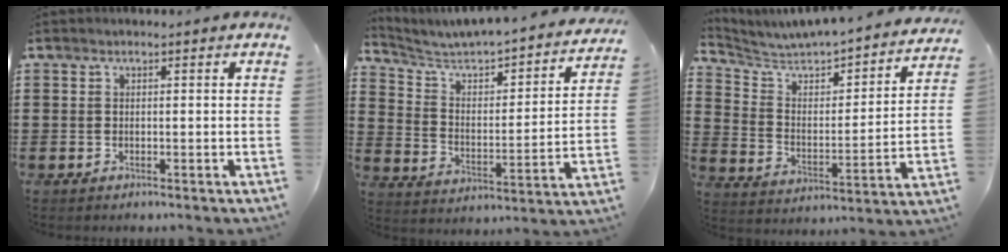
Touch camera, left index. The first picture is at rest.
{"total": 3.5, "force": [3.0, 1.1, 1.4], "torque": [-0.051, -0.036, 0.038]}
{"total": 3.6, "force": [3.3, 1.2, 0.6], "torque": [-0.040, -0.041, 0.044]}